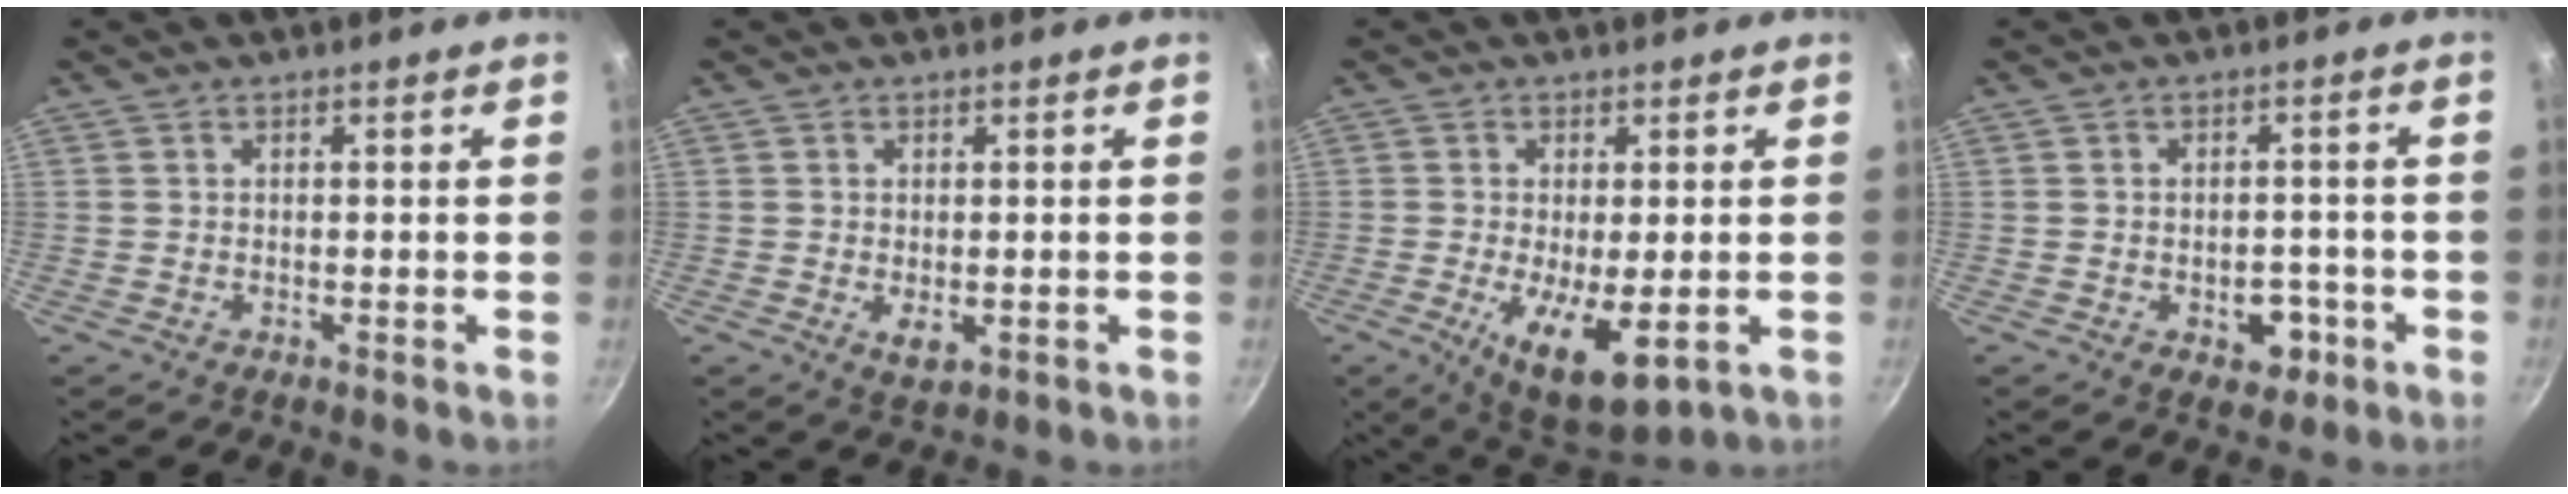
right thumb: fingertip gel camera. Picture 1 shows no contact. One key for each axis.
{"total": 2.7, "fx": -0.5, "fy": 1.5, "fz": 2.3, "tx": -0.037, "ty": -0.011, "tz": -0.004}
{"total": 11.1, "fx": -2.6, "fy": 4.1, "fz": 10.0, "tx": -0.163, "ty": -0.014, "tz": -0.028}
{"total": 5.3, "fx": -2.1, "fy": 3.5, "fz": 3.4, "tx": -0.021, "ty": 0.012, "tz": -0.022}